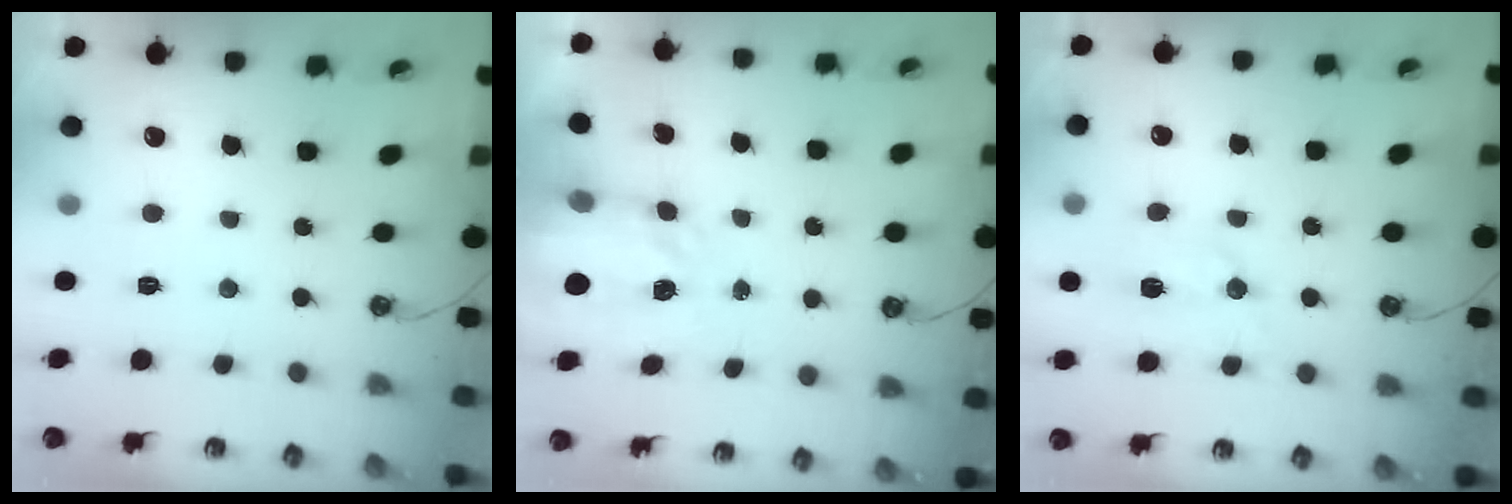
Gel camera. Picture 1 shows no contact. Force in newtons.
{"total": 4.0, "press": 4.0, "slide": 0.5}
{"total": 6.1, "press": 6.0, "slide": 0.7}